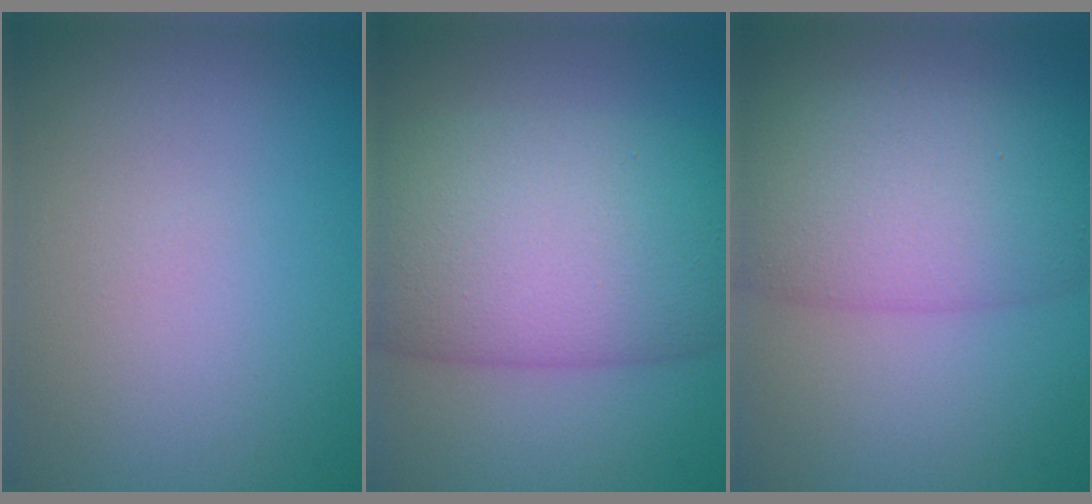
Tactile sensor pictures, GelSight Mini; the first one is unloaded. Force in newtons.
{"total": 13.1, "press": 13.1, "slide": 0.2}
{"total": 8.7, "press": 8.7, "slide": 0.5}